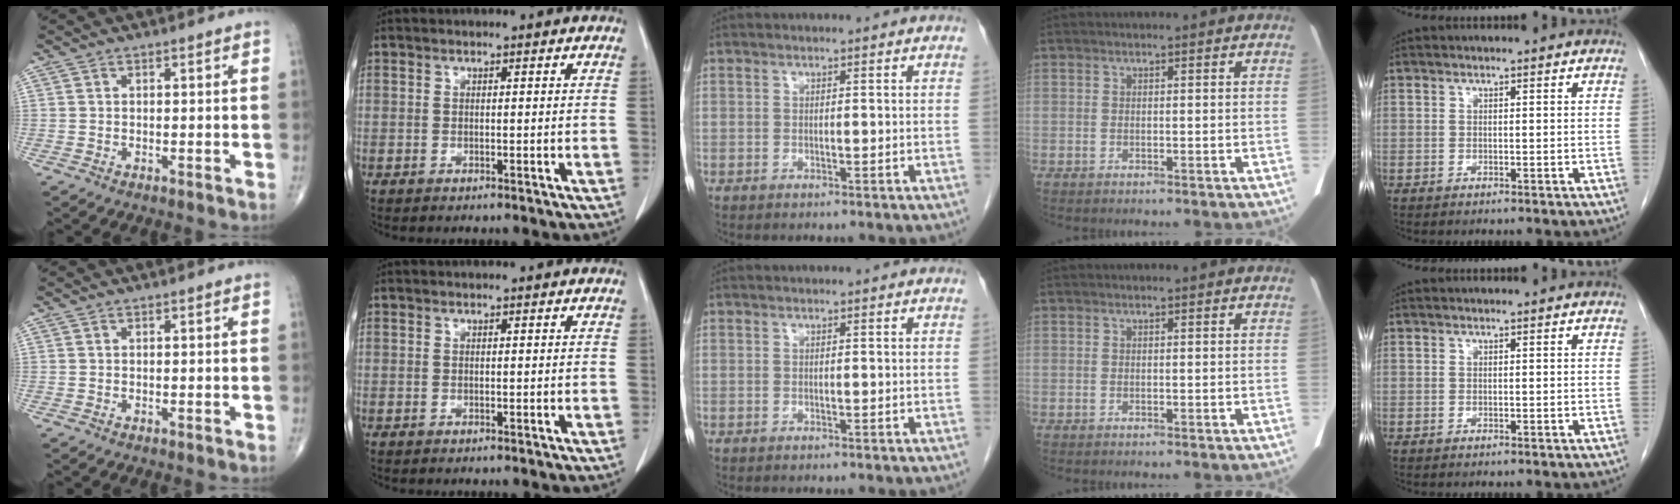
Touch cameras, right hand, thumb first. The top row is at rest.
{}